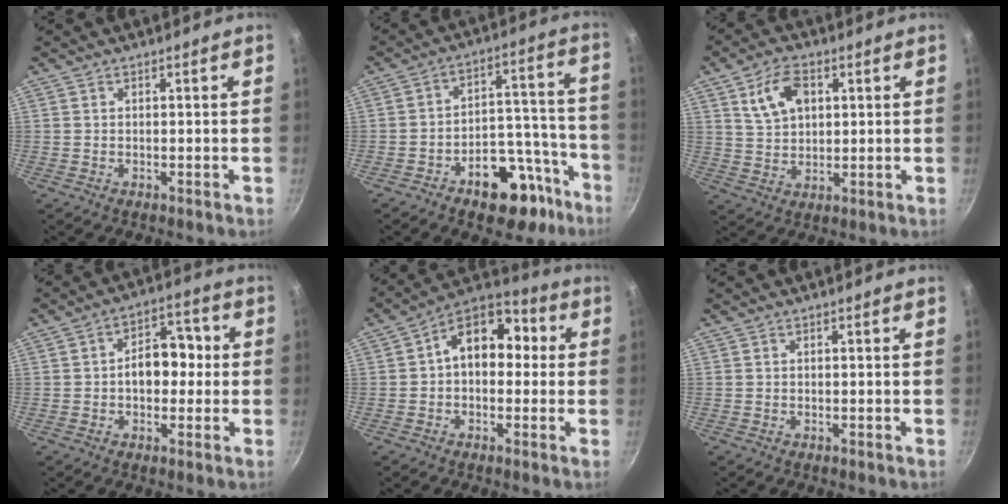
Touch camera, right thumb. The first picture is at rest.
{"total": 14.6, "force": [-8.7, 7.7, 8.9], "torque": [-0.085, 0.084, -0.124]}
{"total": 8.5, "force": [3.3, 5.3, 5.7], "torque": [-0.088, -0.006, 0.064]}
{"total": 9.0, "force": [-0.1, 6.0, 6.7], "torque": [-0.069, 0.028, -0.010]}
{"total": 12.2, "force": [1.2, 8.2, 9.0], "torque": [-0.097, 0.039, 0.001]}
{"total": 0.0}